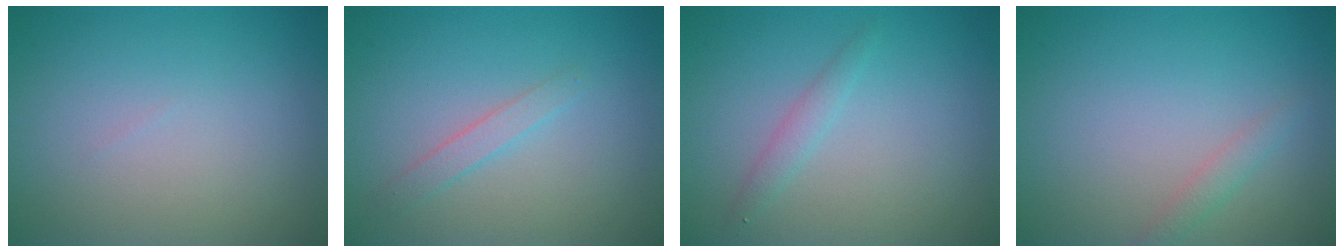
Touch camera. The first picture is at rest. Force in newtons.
{"total": 1.4, "press": 1.4, "slide": 0.1}
{"total": 1.3, "press": 1.3, "slide": 0.0}
{"total": 1.2, "press": 1.2, "slide": 0.1}